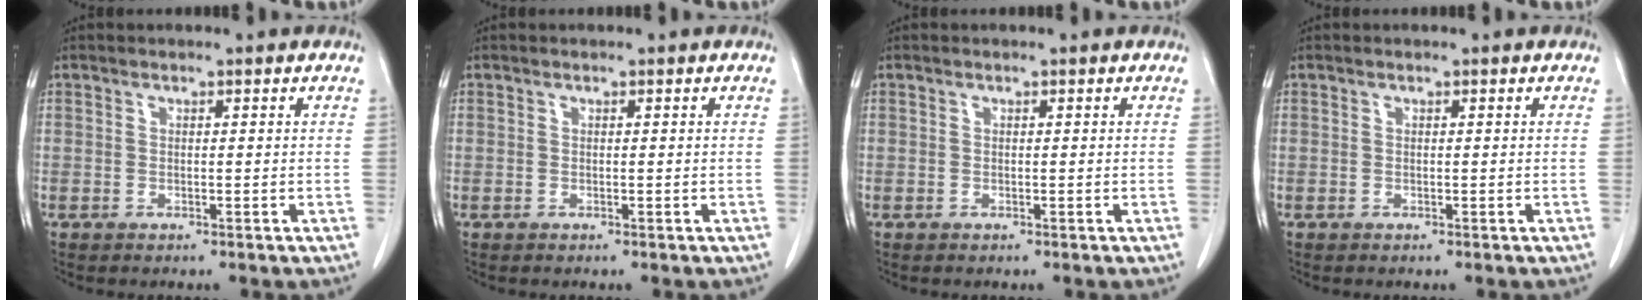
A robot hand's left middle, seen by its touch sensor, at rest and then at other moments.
{"total": 0.0}
{"total": 0.0}
{"total": 0.0}